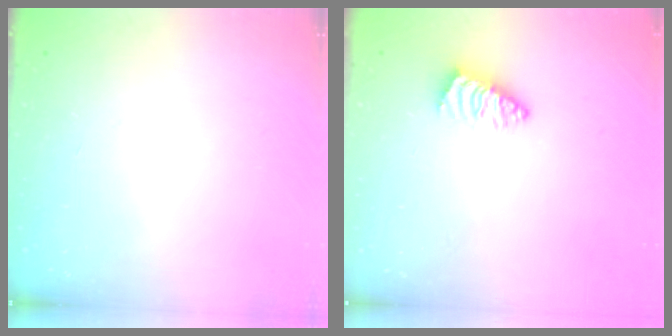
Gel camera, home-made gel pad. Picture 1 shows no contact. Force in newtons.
{"total": 1.1, "press": 1.1, "slide": 0.2}